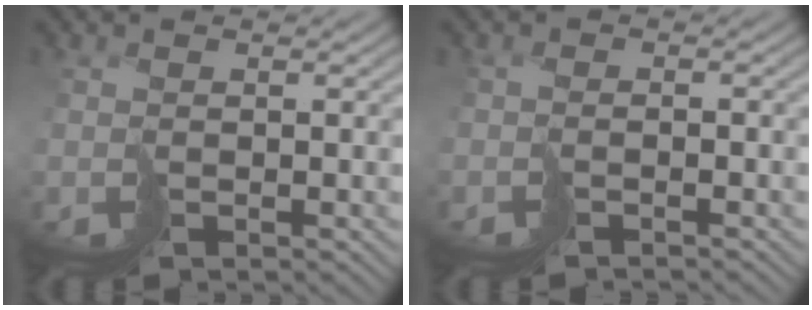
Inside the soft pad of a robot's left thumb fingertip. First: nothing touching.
{"total": 1.0, "force": [-1.0, -0.1, 0.1], "torque": [0.005, 0.004, -0.021]}